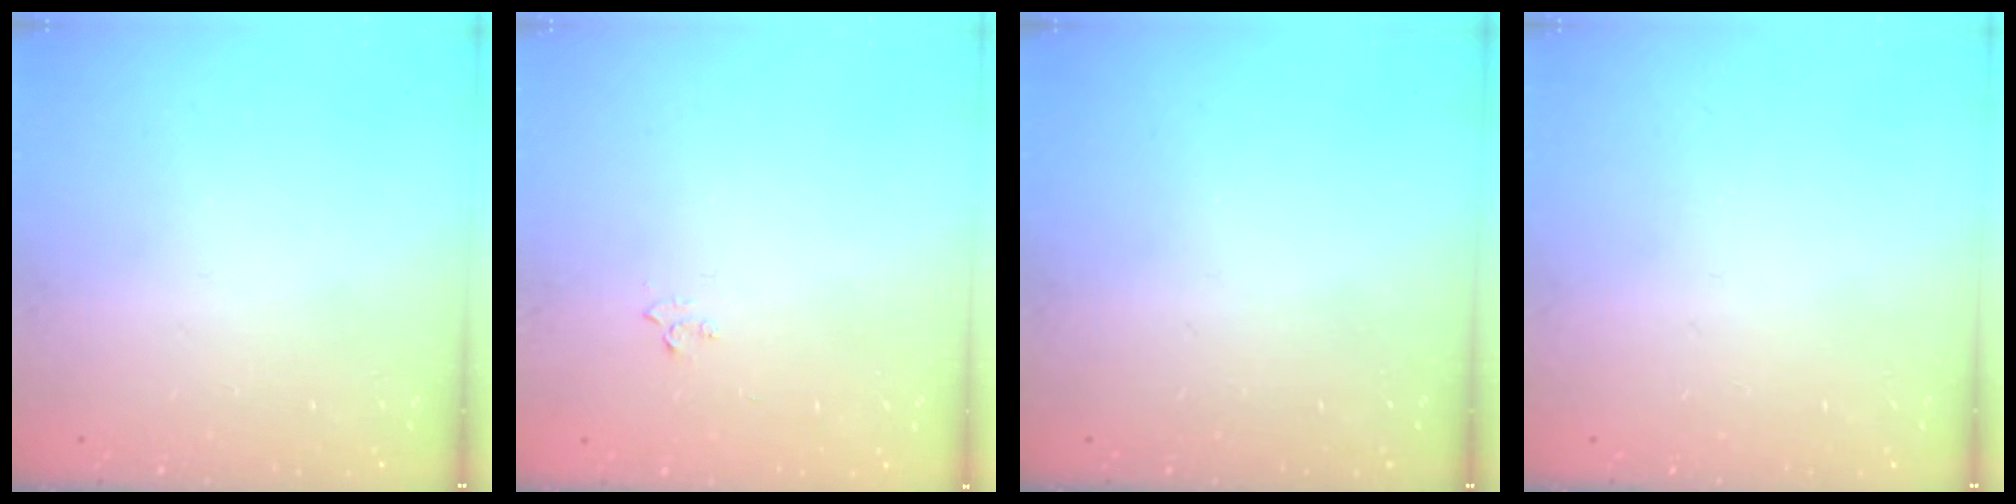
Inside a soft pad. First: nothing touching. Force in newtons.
{"total": 2.9, "press": 2.8, "slide": 0.4}
{"total": 0.0}
{"total": 0.0}